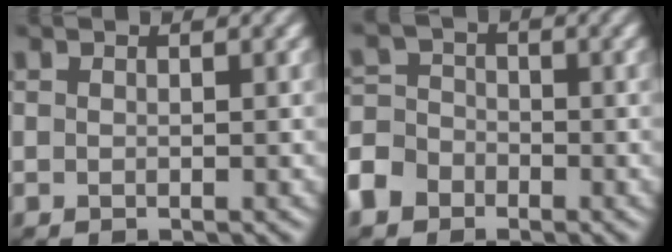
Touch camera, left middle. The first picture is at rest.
{"total": 4.7, "force": [-2.8, 3.5, 1.5], "torque": [-0.024, -0.004, -0.062]}